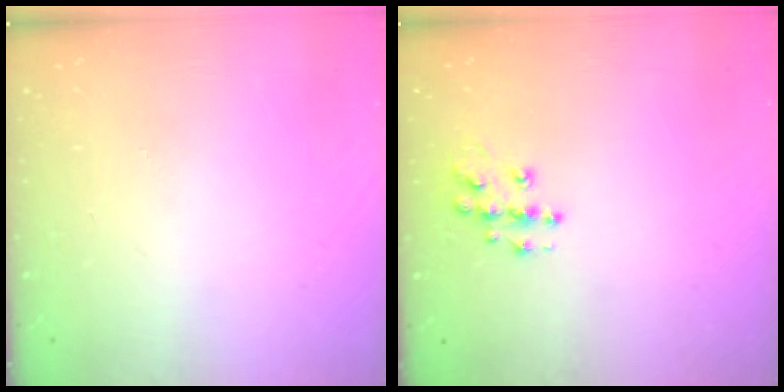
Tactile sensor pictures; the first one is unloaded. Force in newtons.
{"total": 9.5, "press": 9.5, "slide": 0.6}